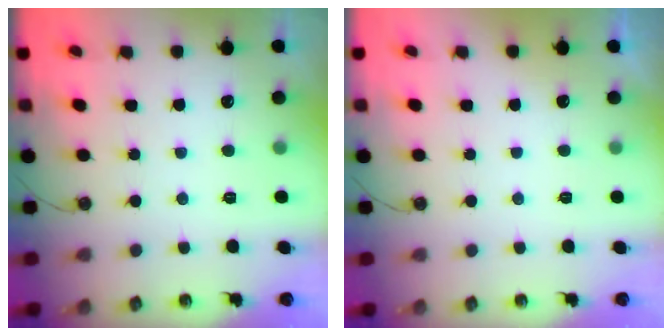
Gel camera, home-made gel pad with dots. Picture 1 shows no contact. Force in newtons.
{"total": 0.0}